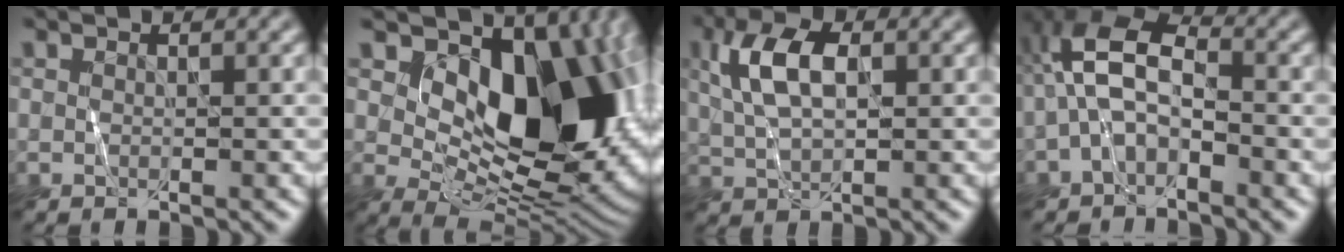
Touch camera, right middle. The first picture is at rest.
{"total": 15.4, "force": [3.9, 8.8, 11.9], "torque": [-0.129, 0.002, 0.069]}
{"total": 4.9, "force": [1.4, 2.6, 3.9], "torque": [-0.086, 0.016, 0.026]}
{"total": 5.5, "force": [-1.2, 3.0, 4.5], "torque": [-0.100, 0.029, -0.032]}